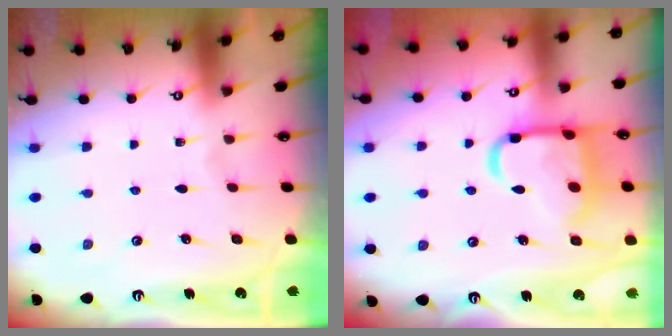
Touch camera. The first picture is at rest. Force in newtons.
{"total": 15.9, "press": 15.9, "slide": 1.2}